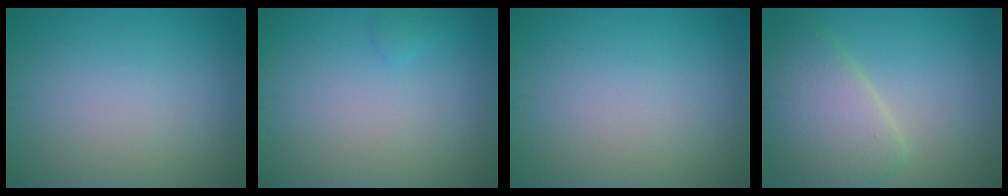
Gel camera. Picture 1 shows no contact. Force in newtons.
{"total": 0.6, "press": 0.6, "slide": 0.0}
{"total": 0.0}
{"total": 5.8, "press": 5.8, "slide": 0.6}